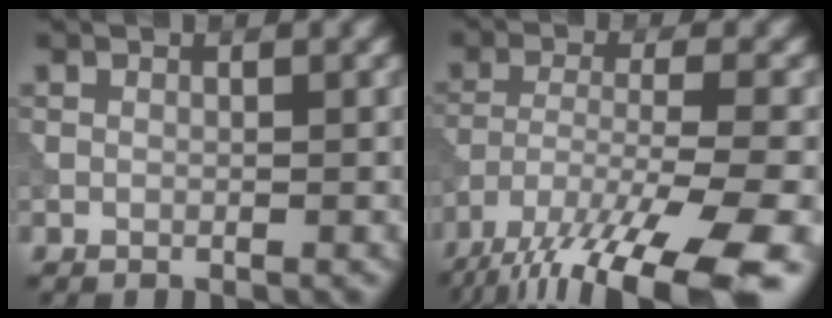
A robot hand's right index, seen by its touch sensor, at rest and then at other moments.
{"total": 14.5, "force": [-10.3, 3.4, 9.5], "torque": [-0.190, -0.038, -0.154]}